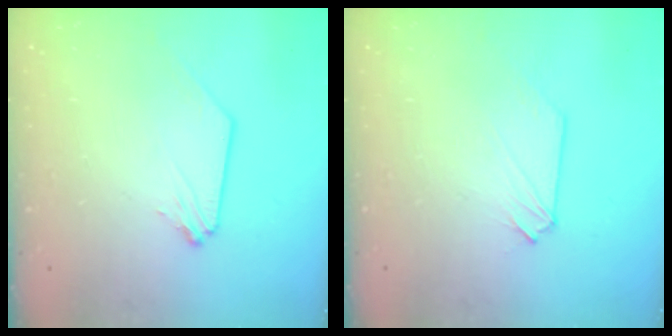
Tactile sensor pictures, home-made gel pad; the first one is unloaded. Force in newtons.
{"total": 0.0}